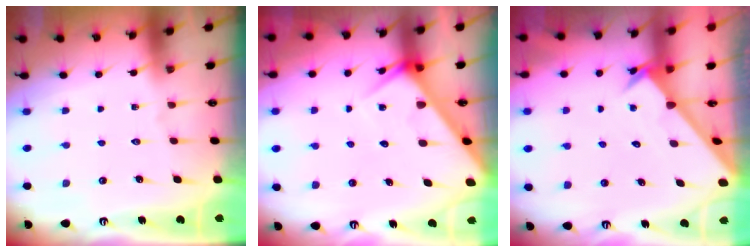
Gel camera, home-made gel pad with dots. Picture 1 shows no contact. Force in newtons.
{"total": 5.1, "press": 5.1, "slide": 0.6}
{"total": 2.5, "press": 2.5, "slide": 0.2}